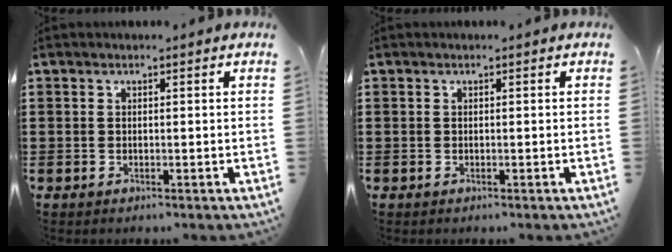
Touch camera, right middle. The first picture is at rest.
{"total": 0.0}